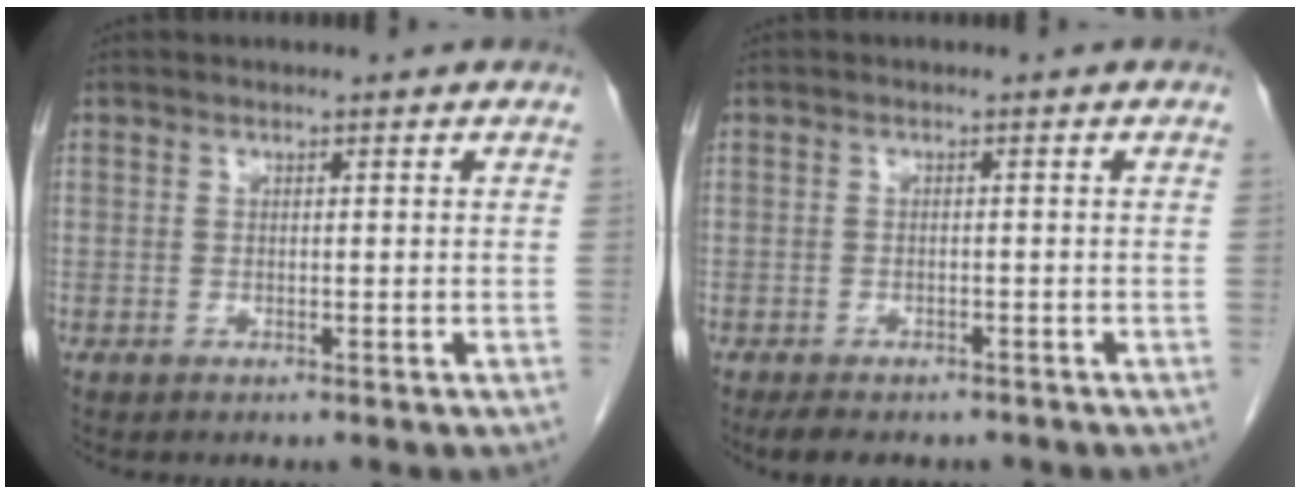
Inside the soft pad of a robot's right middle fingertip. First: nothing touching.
{"total": 5.6, "force": [-4.6, 2.3, 2.3], "torque": [-0.033, -0.006, -0.060]}